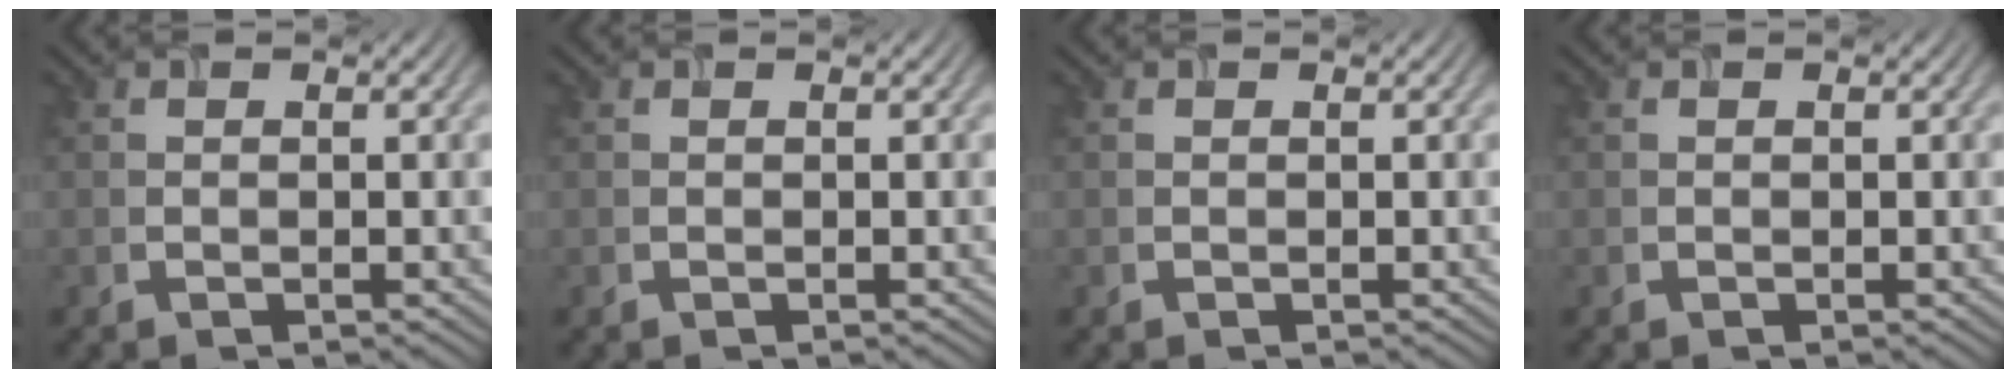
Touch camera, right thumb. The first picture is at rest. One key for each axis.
{"total": 0.0}
{"total": 0.0}
{"total": 0.0}